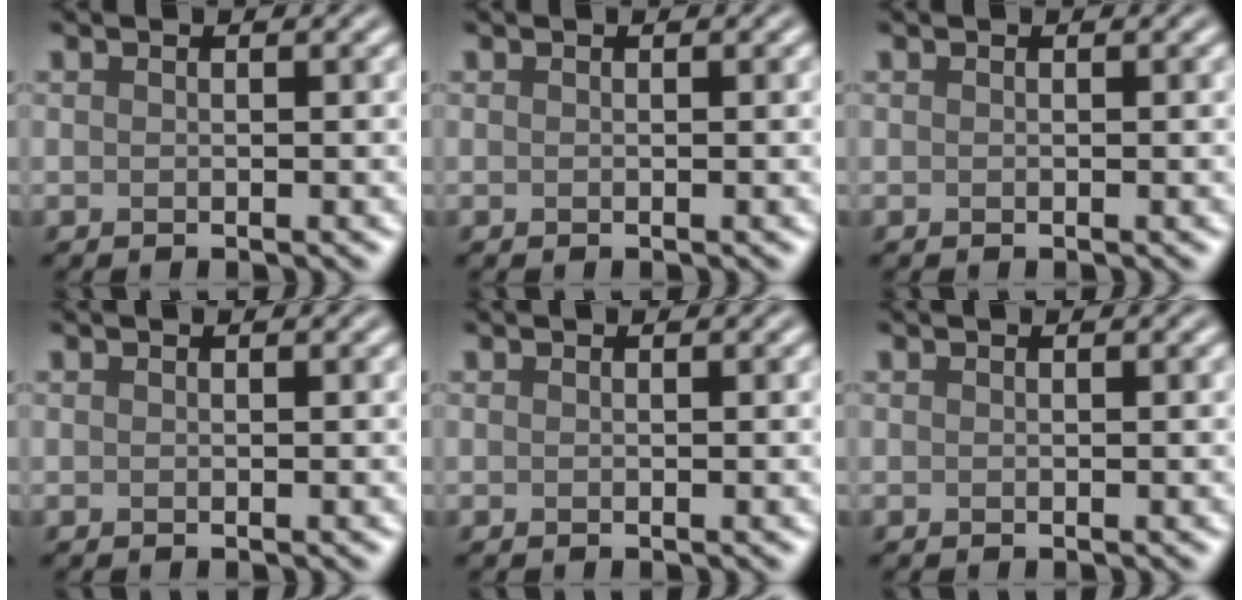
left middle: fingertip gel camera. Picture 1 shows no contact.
{"total": 0.0}
{"total": 0.0}
{"total": 0.0}
{"total": 0.0}
{"total": 0.0}